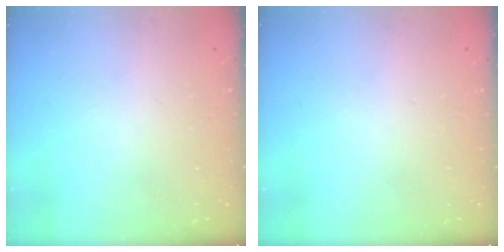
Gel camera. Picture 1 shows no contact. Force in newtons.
{"total": 0.0}